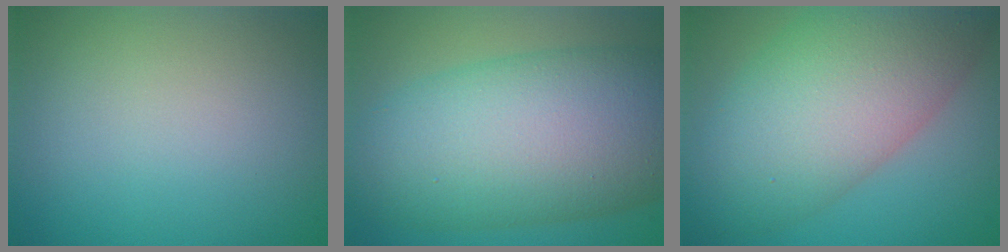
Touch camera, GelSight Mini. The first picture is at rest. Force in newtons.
{"total": 13.0, "press": 13.0, "slide": 0.4}
{"total": 10.3, "press": 10.3, "slide": 0.4}